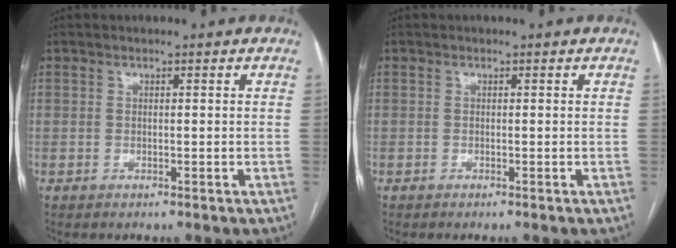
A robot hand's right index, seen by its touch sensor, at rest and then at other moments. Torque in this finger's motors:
{"motor_torque": [-0.06, -0.07, 0.00, 0.01]}